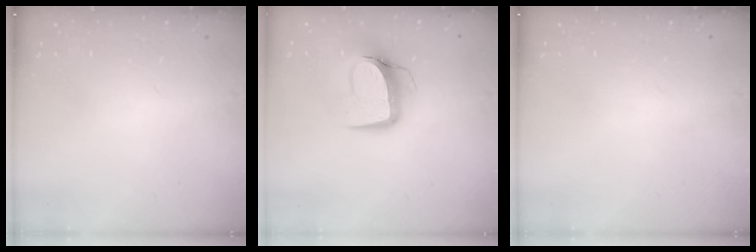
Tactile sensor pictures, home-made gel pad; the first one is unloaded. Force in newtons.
{"total": 10.8, "press": 10.7, "slide": 1.1}
{"total": 0.0}